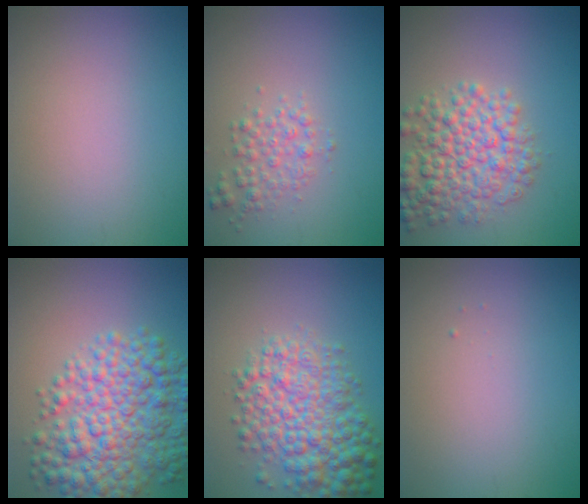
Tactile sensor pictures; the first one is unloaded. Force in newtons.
{"total": 2.2, "press": 2.2, "slide": 0.0}
{"total": 6.2, "press": 6.2, "slide": 0.2}
{"total": 8.9, "press": 8.9, "slide": 0.2}
{"total": 7.4, "press": 7.4, "slide": 0.2}
{"total": 0.0}